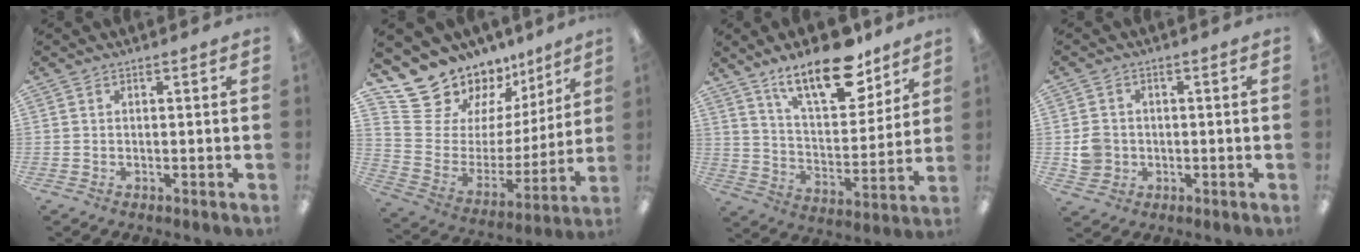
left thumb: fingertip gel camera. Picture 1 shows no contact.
{"total": 15.1, "force": [13.7, 6.4, 0.9], "torque": [-0.056, -0.132, 0.256]}
{"total": 18.7, "force": [13.0, 7.3, 11.2], "torque": [-0.174, -0.073, 0.218]}
{"total": 5.0, "force": [-0.5, 4.8, 1.3], "torque": [-0.021, 0.010, -0.005]}